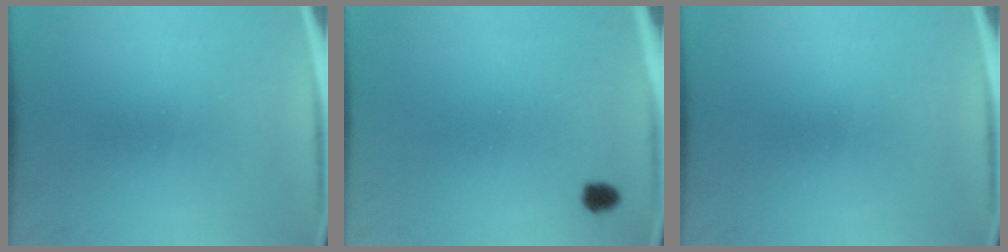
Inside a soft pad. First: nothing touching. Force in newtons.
{"total": 1.8}
{"total": 0.0}